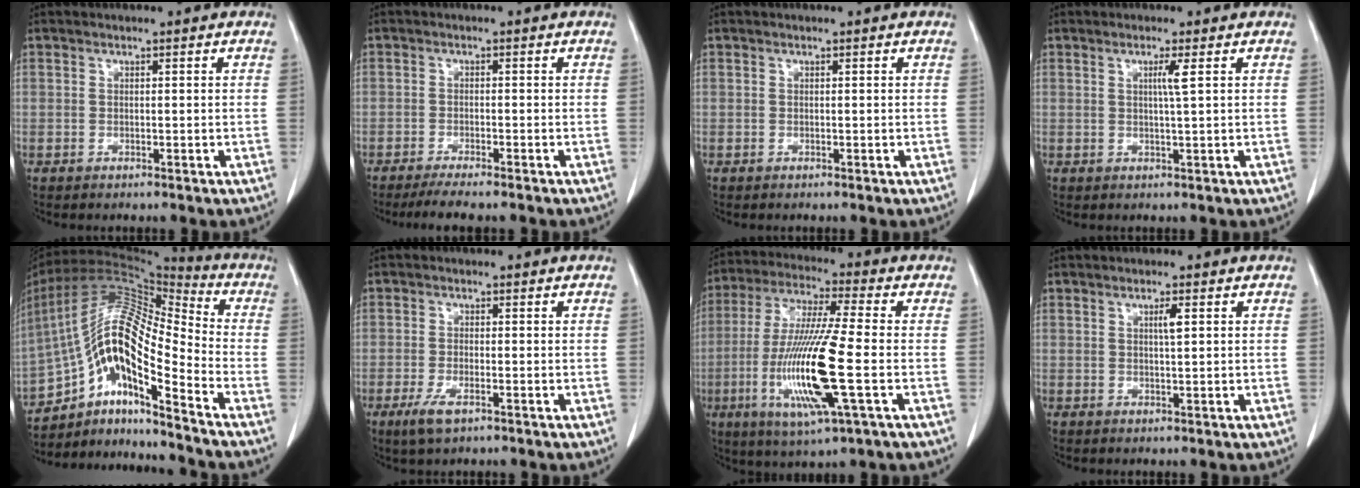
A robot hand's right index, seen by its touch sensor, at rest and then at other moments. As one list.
[{"total": 4.8, "force": [-4.1, -0.1, 2.6], "torque": [-0.037, -0.010, -0.065]}, {"total": 0.0}, {"total": 2.1, "force": [0.6, -0.6, 1.9], "torque": [-0.038, -0.003, 0.013]}, {"total": 17.9, "force": [-9.3, 4.2, 14.7], "torque": [-0.287, 0.032, -0.160]}, {"total": 3.6, "force": [-1.9, 1.0, 2.9], "torque": [-0.063, -0.006, -0.032]}, {"total": 16.6, "force": [-3.8, 0.8, 16.1], "torque": [-0.333, -0.018, -0.072]}, {"total": 1.7, "force": [0.6, 0.0, 1.6], "torque": [-0.031, 0.000, 0.010]}]